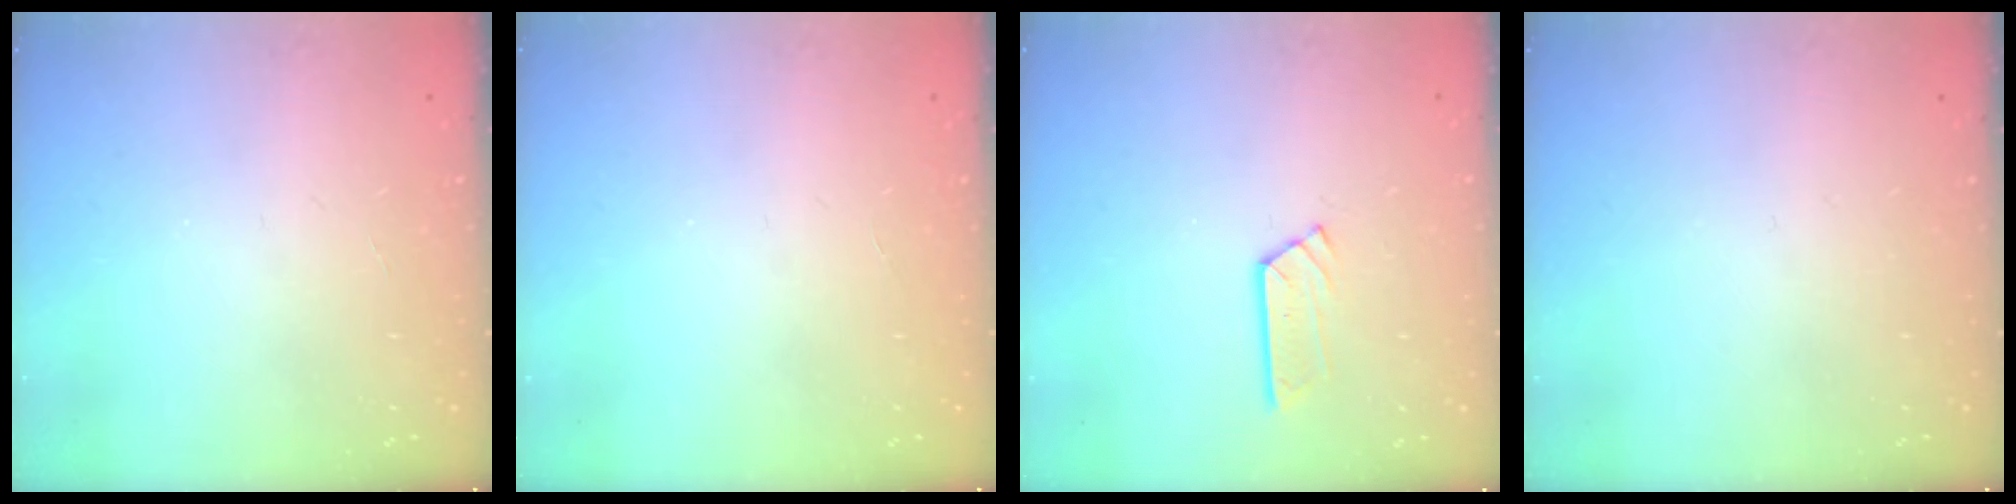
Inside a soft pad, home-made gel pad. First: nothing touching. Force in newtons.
{"total": 0.0}
{"total": 3.8, "press": 3.8, "slide": 0.2}
{"total": 0.0}